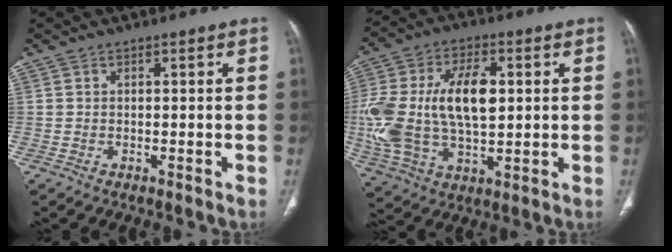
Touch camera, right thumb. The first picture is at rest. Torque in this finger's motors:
{"motor_torque": [2.00, 2.87, 1.66, 0.05, 0.60]}